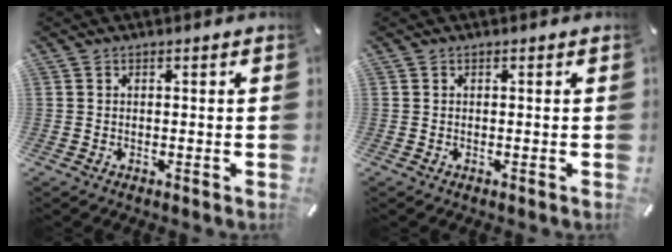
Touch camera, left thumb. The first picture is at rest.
{"total": 0.0}